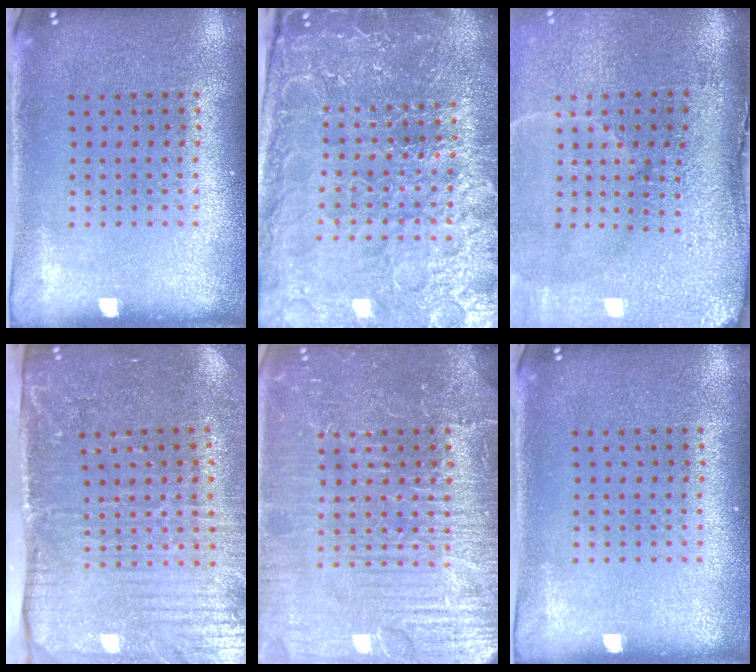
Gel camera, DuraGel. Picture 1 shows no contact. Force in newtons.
{"total": 5.7, "press": 5.1, "slide": 2.4}
{"total": 5.0, "press": 4.1, "slide": 2.9}
{"total": 4.5, "press": 3.7, "slide": 2.4}
{"total": 7.7, "press": 7.6, "slide": 0.9}
{"total": 0.0}